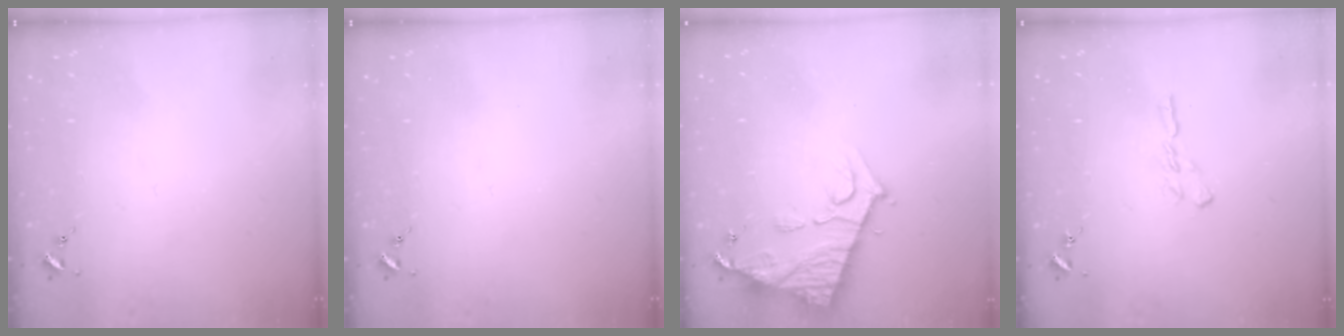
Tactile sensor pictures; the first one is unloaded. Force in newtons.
{"total": 0.0}
{"total": 11.7, "press": 11.6, "slide": 0.8}
{"total": 5.6, "press": 5.5, "slide": 0.4}